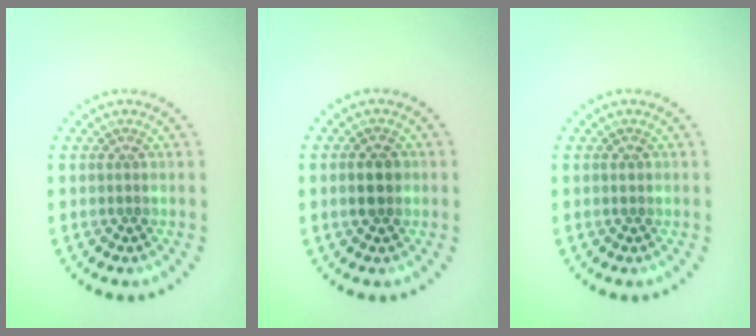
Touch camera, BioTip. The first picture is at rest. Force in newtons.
{"total": 2.2, "press": 2.2, "slide": 0.1}
{"total": 0.5, "press": 0.5, "slide": 0.1}